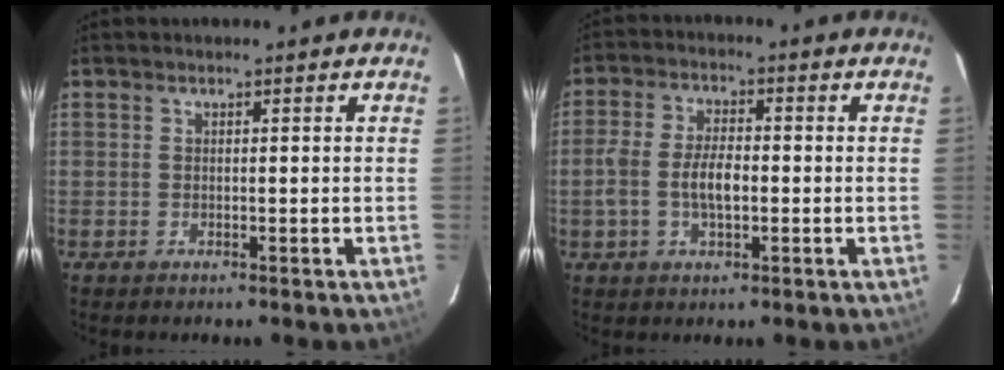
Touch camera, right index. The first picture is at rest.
{"total": 6.4, "force": [-1.3, 2.9, 5.5], "torque": [-0.113, 0.007, -0.024]}